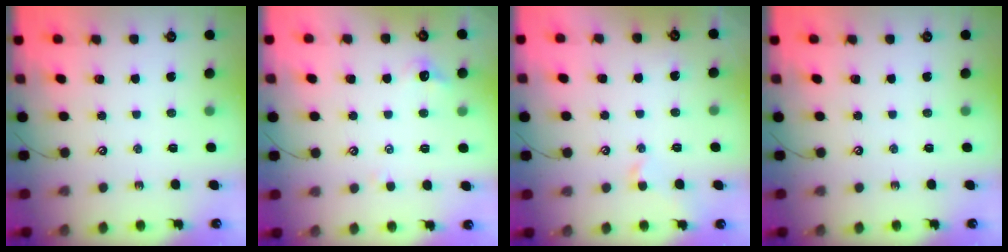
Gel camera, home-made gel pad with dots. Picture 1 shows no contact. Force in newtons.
{"total": 1.2, "press": 1.0, "slide": 0.7}
{"total": 0.0}
{"total": 0.0}